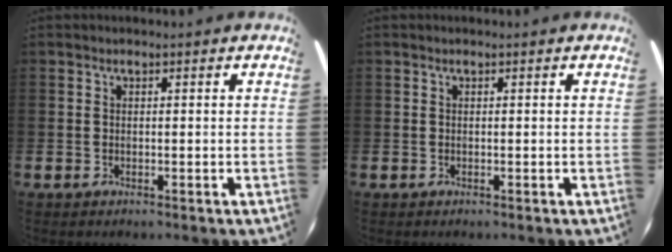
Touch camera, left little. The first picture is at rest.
{"total": 0.0}